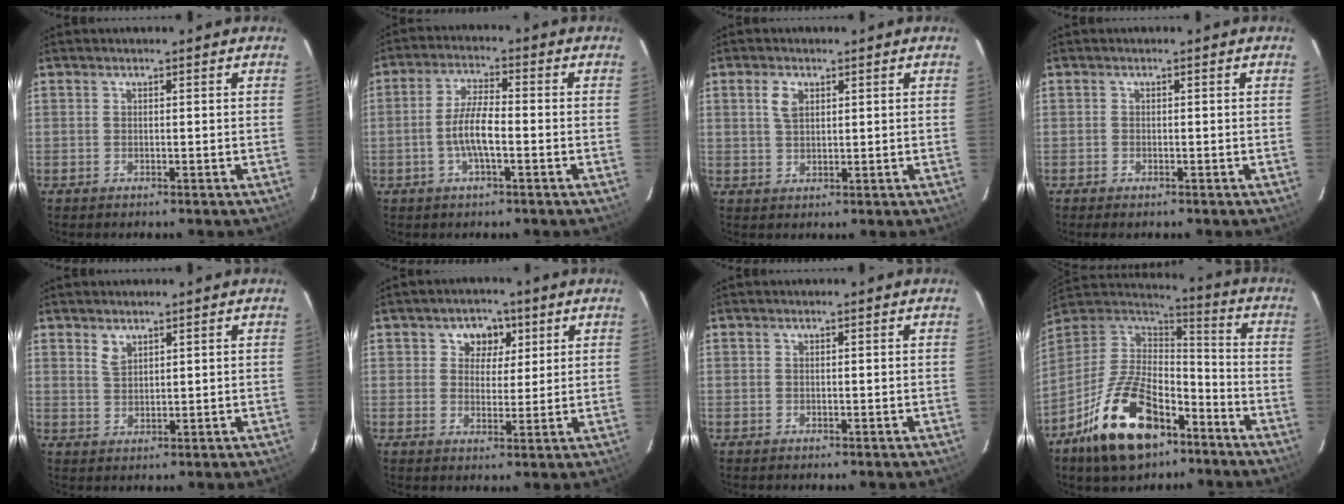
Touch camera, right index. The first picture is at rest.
{"total": 6.5, "force": [-1.9, 1.5, 6.0], "torque": [-0.120, 0.003, -0.037]}
{"total": 3.3, "force": [1.3, 2.0, 2.3], "torque": [-0.044, 0.005, 0.025]}
{"total": 1.0, "force": [-0.8, 0.4, 0.5], "torque": [-0.008, -0.002, -0.016]}
{"total": 2.4, "force": [1.8, 1.2, 1.1], "torque": [-0.018, 0.000, 0.035]}
{"total": 5.3, "force": [2.1, 4.6, 1.7], "torque": [-0.018, 0.006, 0.032]}
{"total": 0.0}
{"total": 22.1, "force": [-12.4, 11.5, 14.2], "torque": [-0.291, 0.001, -0.209]}